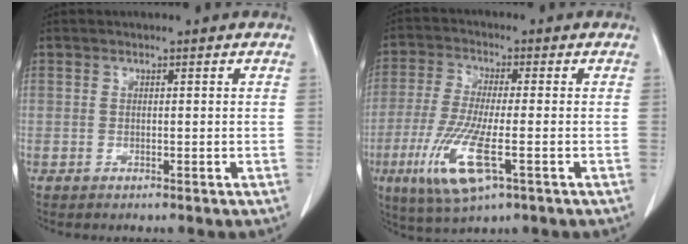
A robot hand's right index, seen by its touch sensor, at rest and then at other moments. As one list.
[{"total": 11.1, "force": [-4.1, 1.8, 10.2], "torque": [-0.217, -0.026, -0.075]}]